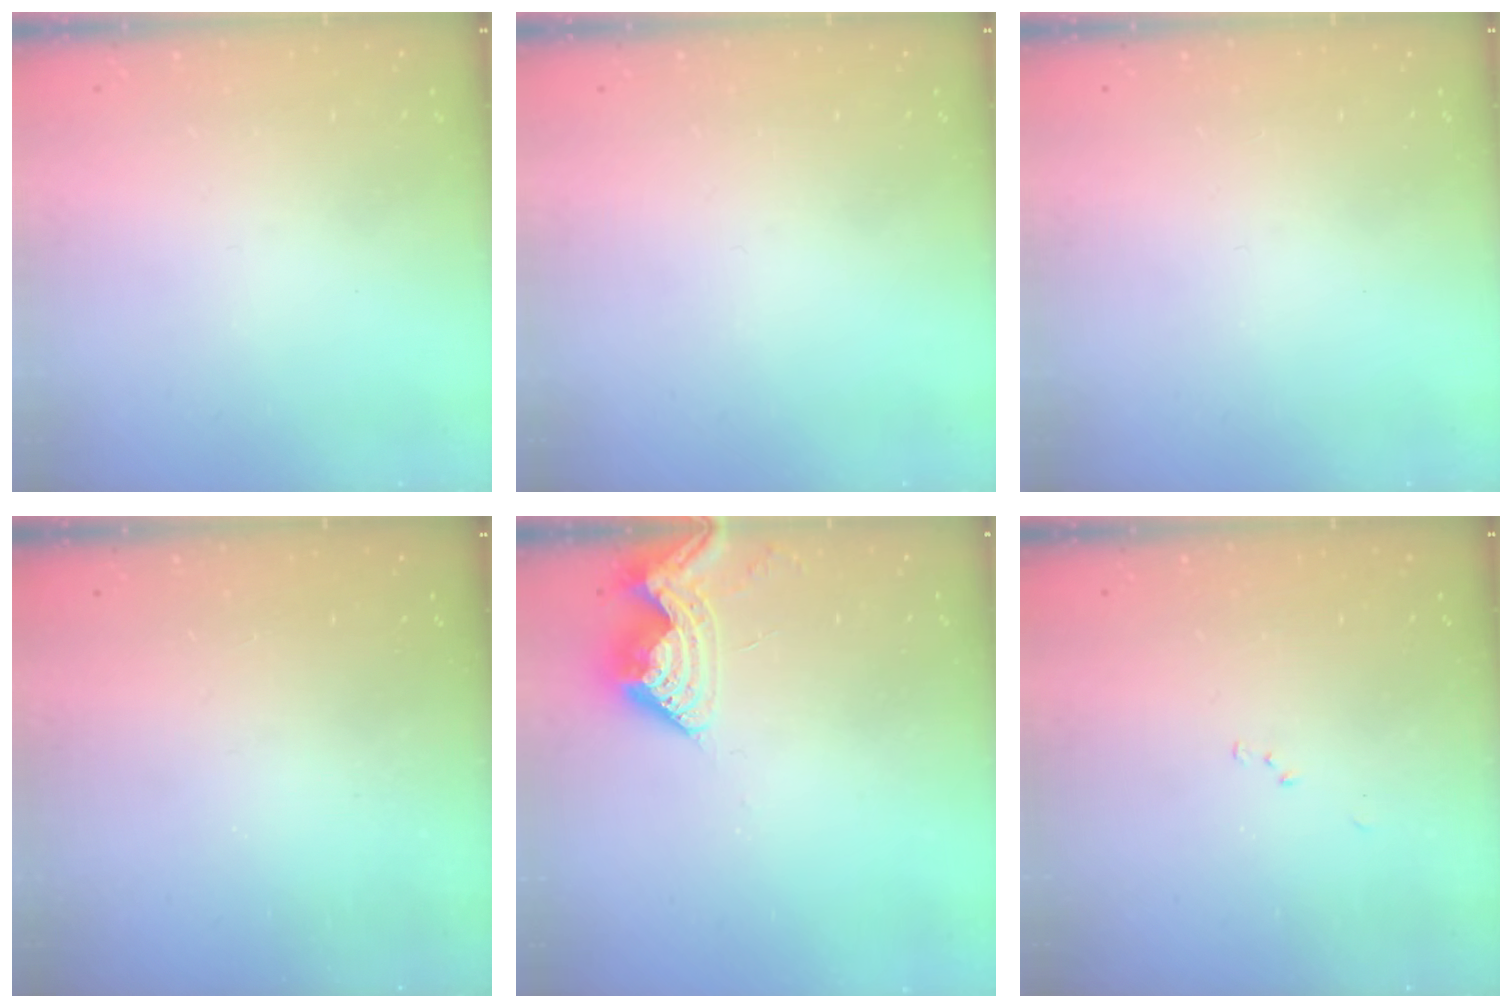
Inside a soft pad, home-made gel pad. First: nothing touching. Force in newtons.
{"total": 0.0}
{"total": 0.0}
{"total": 0.6, "press": 0.5, "slide": 0.2}
{"total": 9.6, "press": 9.6, "slide": 1.0}
{"total": 5.9, "press": 5.9, "slide": 0.7}